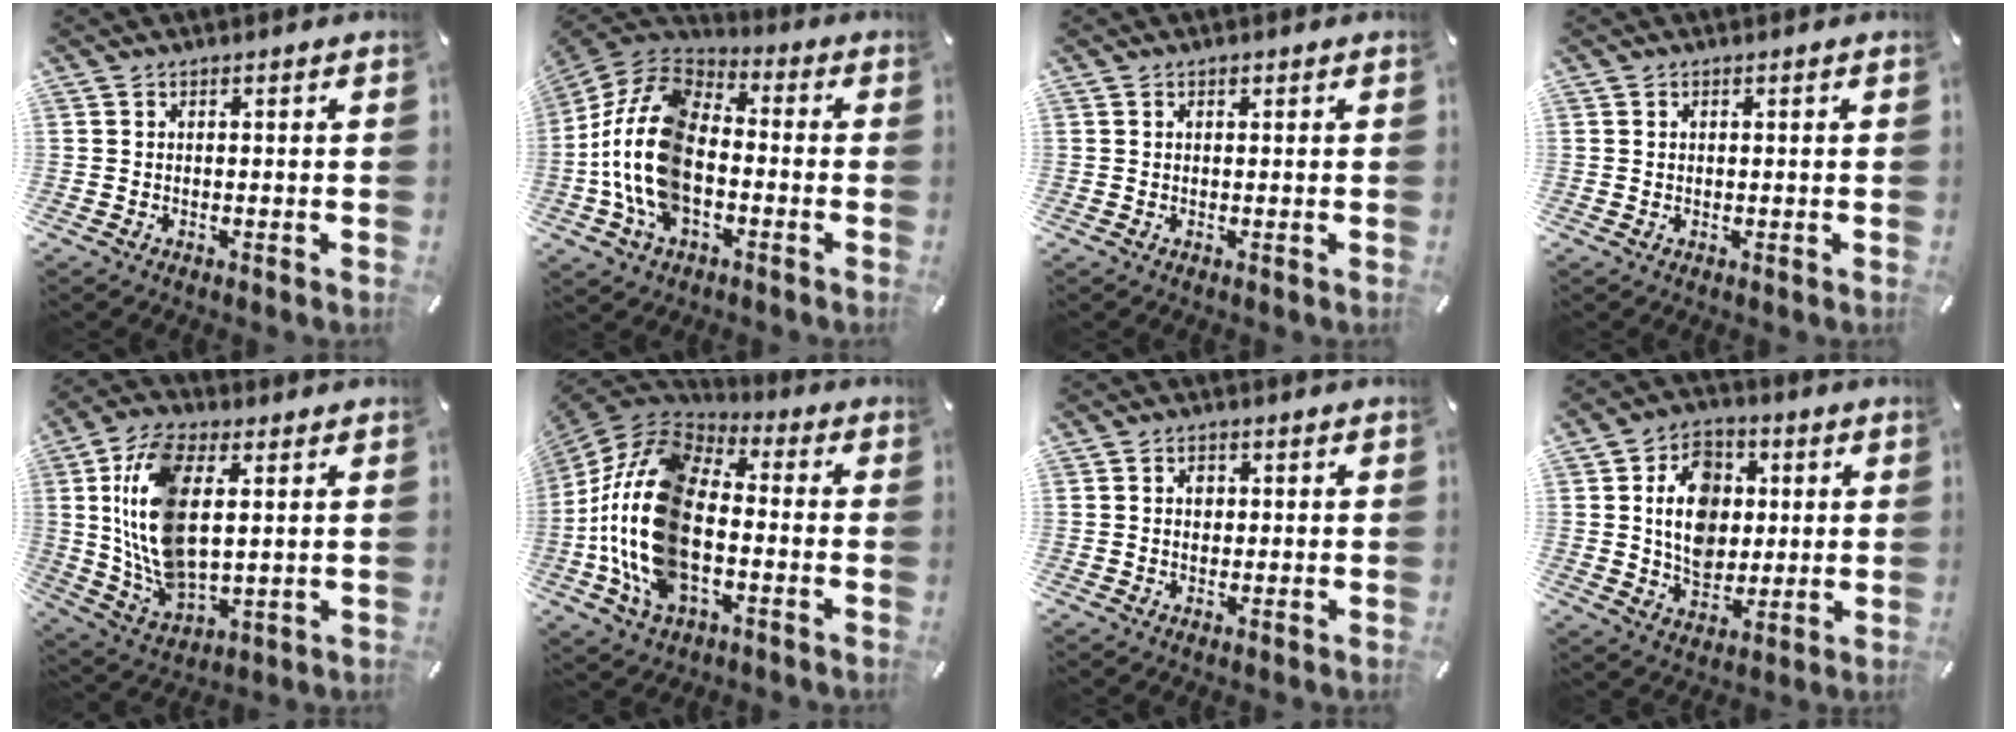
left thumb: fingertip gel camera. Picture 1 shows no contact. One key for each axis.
{"total": 18.7, "fx": -5.0, "fy": 11.7, "fz": 13.7, "tx": -0.302, "ty": 0.023, "tz": -0.093}
{"total": 0.5, "fx": 0.2, "fy": 0.4, "fz": 0.2, "tx": -0.003, "ty": 0.002, "tz": 0.004}
{"total": 0.0}
{"total": 16.8, "fx": 3.7, "fy": 9.5, "fz": 13.3, "tx": -0.313, "ty": -0.006, "tz": 0.065}
{"total": 22.9, "fx": -5.7, "fy": 13.2, "fz": 17.9, "tx": -0.390, "ty": 0.025, "tz": -0.099}
{"total": 2.4, "fx": 0.3, "fy": 2.0, "fz": 1.3, "tx": -0.010, "ty": 0.001, "tz": -0.001}
{"total": 12.7, "fx": 1.6, "fy": 10.5, "fz": 7.0, "tx": -0.114, "ty": 0.019, "tz": 0.033}